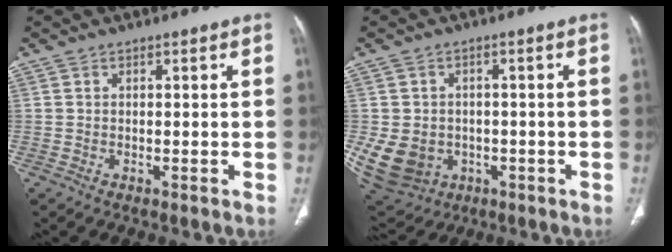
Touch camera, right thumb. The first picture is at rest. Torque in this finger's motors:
{"motor_torque": [2.88, 2.13, 0.42, -0.73, 0.12]}